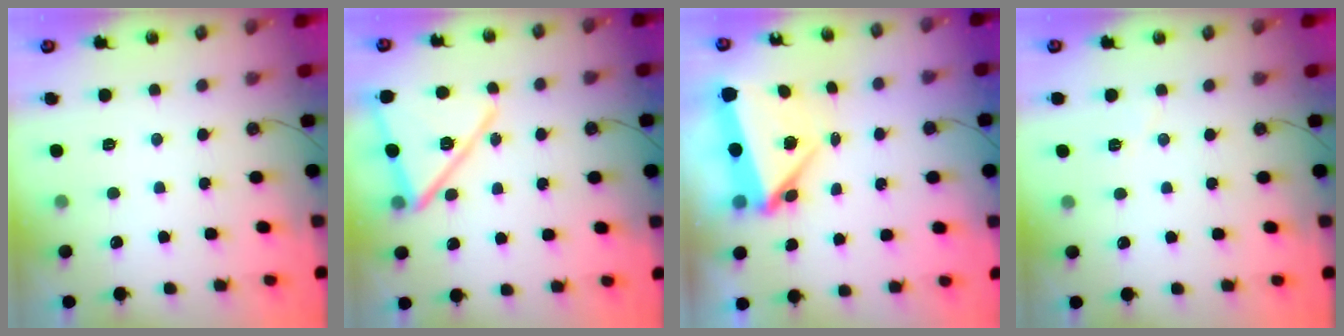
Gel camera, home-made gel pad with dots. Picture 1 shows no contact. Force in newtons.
{"total": 15.2, "press": 15.1, "slide": 1.3}
{"total": 6.9, "press": 6.6, "slide": 1.9}
{"total": 3.0, "press": 2.4, "slide": 1.7}